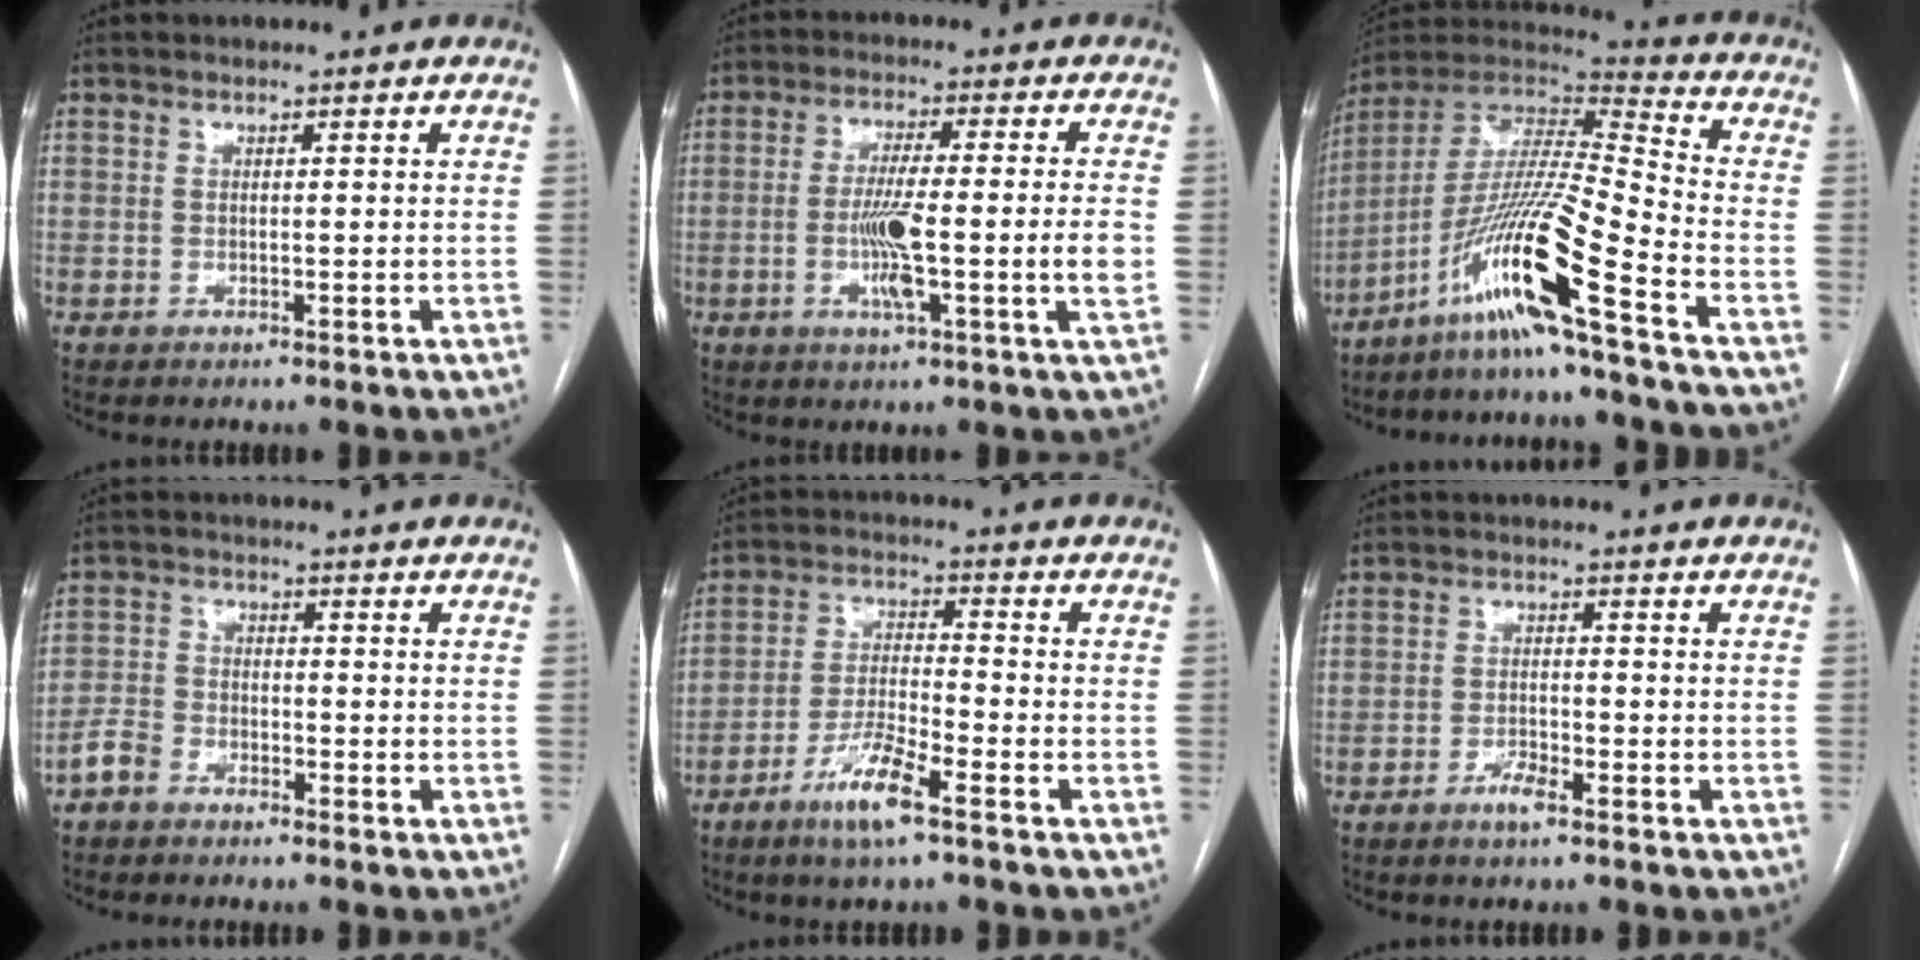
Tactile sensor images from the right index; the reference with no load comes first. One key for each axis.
{"total": 10.4, "fx": -1.9, "fy": -0.4, "fz": 10.2, "tx": -0.182, "ty": -0.003, "tz": -0.036}
{"total": 17.4, "fx": -10.3, "fy": -1.6, "fz": 14.0, "tx": -0.283, "ty": -0.013, "tz": -0.193}
{"total": 3.4, "fx": -2.7, "fy": 1.8, "fz": 0.9, "tx": -0.023, "ty": 0.005, "tz": -0.057}
{"total": 8.1, "fx": -5.1, "fy": 0.4, "fz": 6.2, "tx": -0.126, "ty": -0.012, "tz": -0.100}
{"total": 2.6, "fx": -1.9, "fy": 0.2, "fz": 1.8, "tx": -0.036, "ty": 0.000, "tz": -0.036}